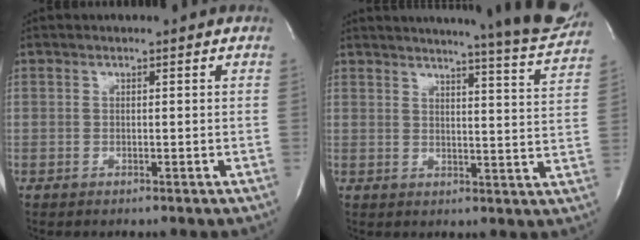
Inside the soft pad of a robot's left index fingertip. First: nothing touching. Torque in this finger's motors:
{"motor_torque": [0.02, -0.02, 0.27, 0.04]}